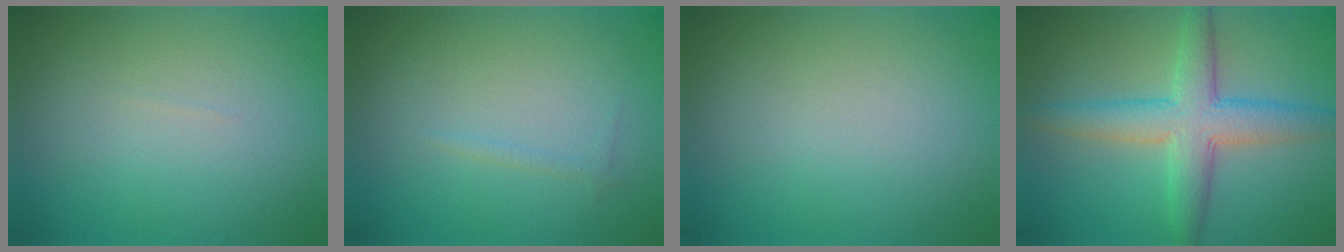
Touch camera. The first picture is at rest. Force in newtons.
{"total": 0.5, "press": 0.5, "slide": 0.1}
{"total": 0.0}
{"total": 5.7, "press": 5.7, "slide": 0.3}